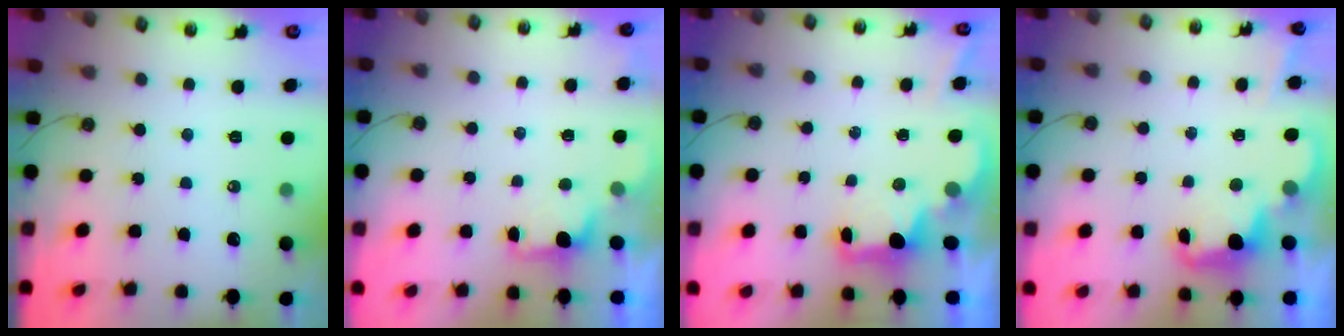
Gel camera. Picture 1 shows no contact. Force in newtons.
{"total": 0.9, "press": 0.6, "slide": 0.8}
{"total": 2.1, "press": 1.9, "slide": 0.8}
{"total": 2.4, "press": 2.4, "slide": 0.6}